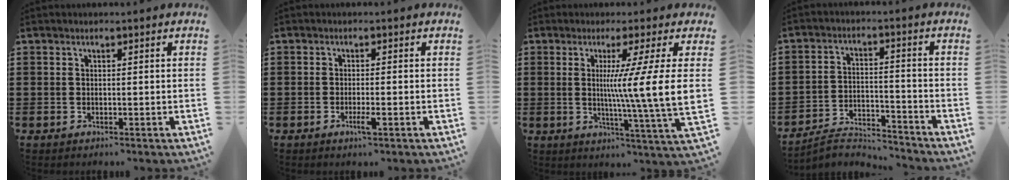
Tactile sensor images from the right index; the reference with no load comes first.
{"total": 2.5, "force": [-1.1, 0.2, 2.2], "torque": [-0.043, -0.006, -0.022]}
{"total": 10.2, "force": [1.6, -1.2, 10.0], "torque": [-0.181, -0.014, 0.018]}
{"total": 4.6, "force": [-4.5, 0.7, 1.1], "torque": [-0.028, 0.004, -0.091]}